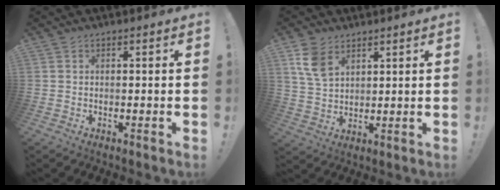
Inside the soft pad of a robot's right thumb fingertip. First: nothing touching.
{"total": 8.9, "force": [4.9, 5.6, 4.9], "torque": [-0.081, -0.013, 0.099]}